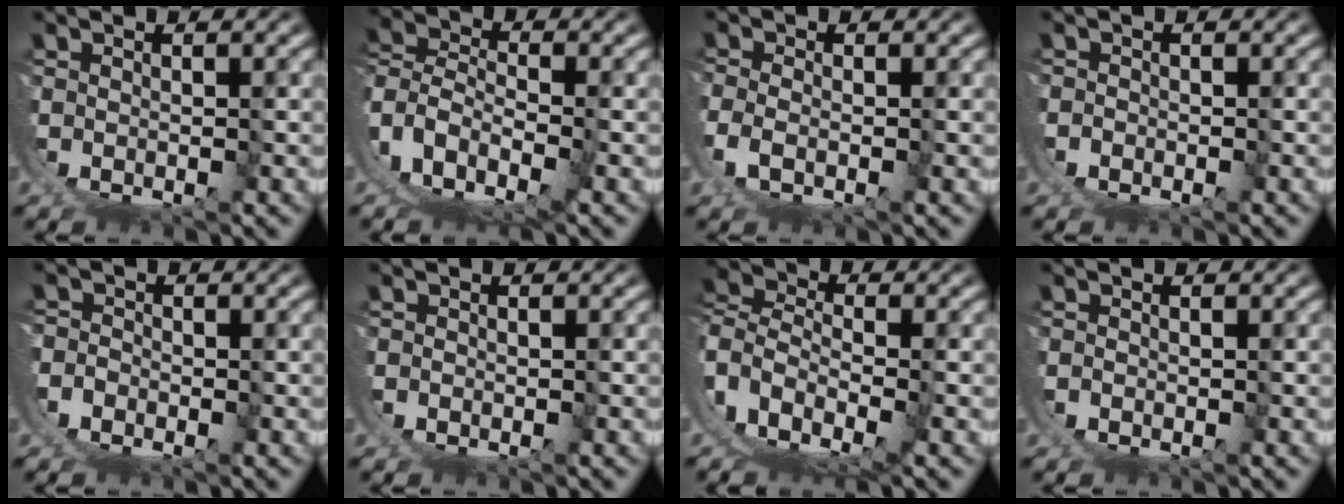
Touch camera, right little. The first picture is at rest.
{"total": 11.6, "force": [1.3, 10.1, 5.6], "torque": [-0.175, -0.044, 0.015]}
{"total": 2.2, "force": [0.6, 1.0, 1.8], "torque": [-0.062, -0.013, 0.017]}
{"total": 2.0, "force": [-0.1, 1.9, 0.5], "torque": [-0.024, -0.005, -0.005]}
{"total": 4.6, "force": [-0.2, 4.3, 1.5], "torque": [-0.056, -0.015, -0.005]}
{"total": 1.2, "force": [-0.2, 1.1, 0.4], "torque": [-0.015, -0.002, -0.005]}
{"total": 11.4, "force": [2.0, 9.6, 5.8], "torque": [-0.163, -0.032, 0.024]}
{"total": 1.0, "force": [-0.2, 0.9, 0.4], "torque": [-0.013, -0.002, -0.004]}